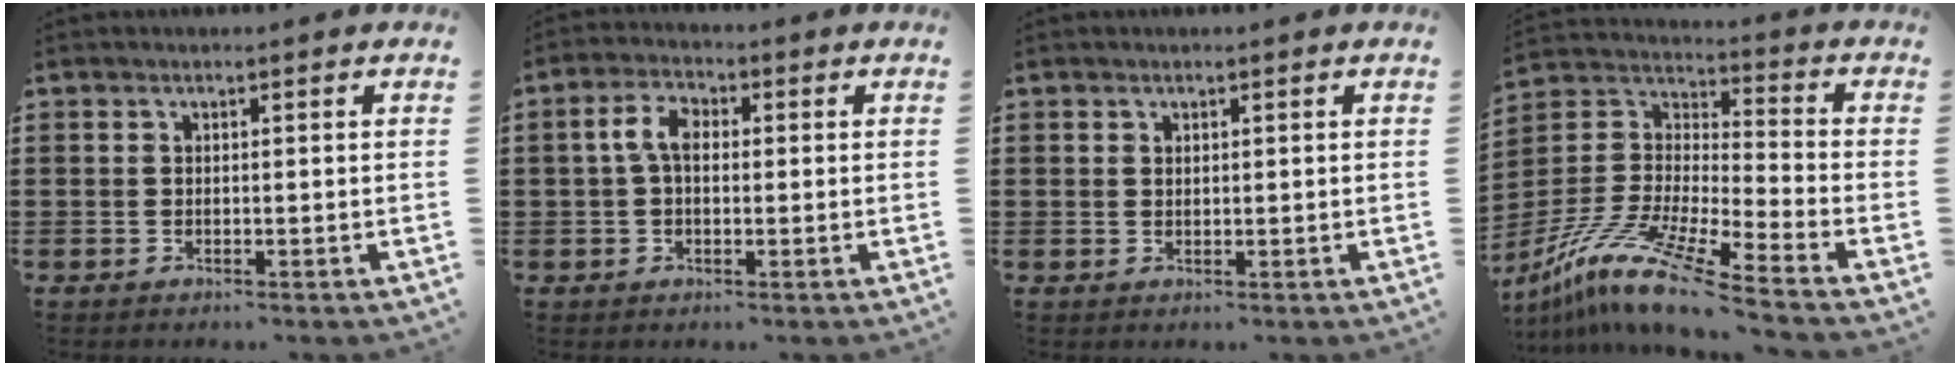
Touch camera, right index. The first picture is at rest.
{"total": 4.6, "force": [0.3, 2.6, 3.9], "torque": [-0.091, 0.006, -0.002]}
{"total": 0.6, "force": [0.4, 0.4, 0.2], "torque": [-0.004, 0.001, 0.009]}
{"total": 12.1, "force": [-10.1, -0.1, 6.6], "torque": [-0.147, -0.004, -0.207]}